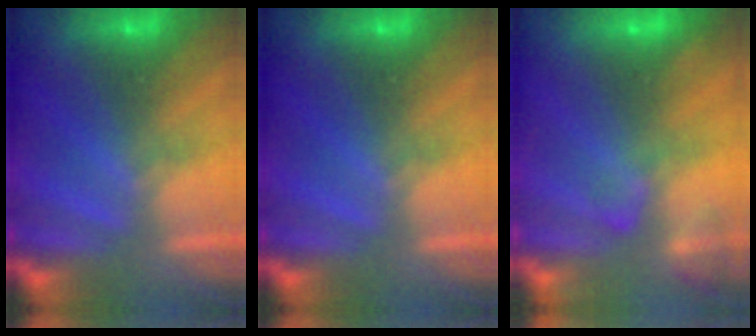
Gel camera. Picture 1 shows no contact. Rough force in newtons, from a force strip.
{"total": 0.0}
{"total": 2.4}